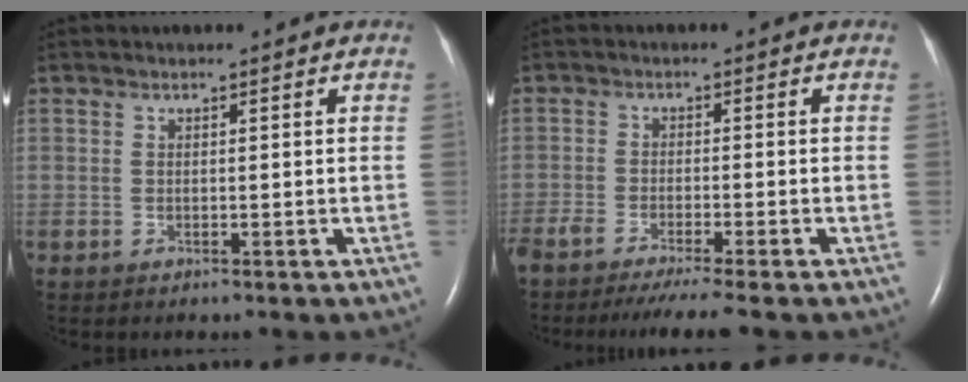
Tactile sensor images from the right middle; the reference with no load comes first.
{"total": 9.2, "force": [-7.8, -0.6, 4.8], "torque": [-0.057, -0.026, -0.121]}